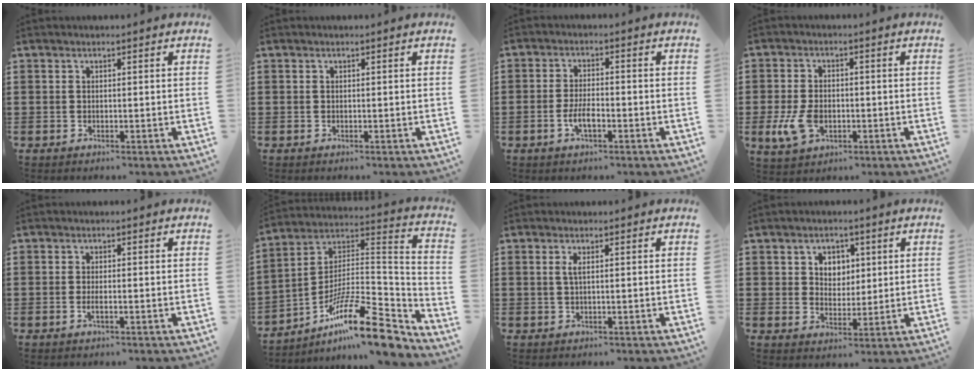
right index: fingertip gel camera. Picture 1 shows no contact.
{"total": 0.0}
{"total": 3.7, "force": [-1.4, 1.4, 3.1], "torque": [-0.067, 0.000, -0.029]}
{"total": 5.6, "force": [-1.4, 3.5, 4.1], "torque": [-0.104, -0.003, -0.031]}
{"total": 1.3, "force": [-0.5, 0.2, 1.2], "torque": [-0.022, -0.001, -0.008]}
{"total": 16.3, "force": [-11.1, 3.5, 11.5], "torque": [-0.181, 0.026, -0.198]}
{"total": 1.4, "force": [0.2, 0.1, 1.4], "torque": [-0.029, 0.000, 0.002]}
{"total": 3.7, "force": [1.4, 3.2, 1.3], "torque": [-0.039, 0.013, 0.023]}